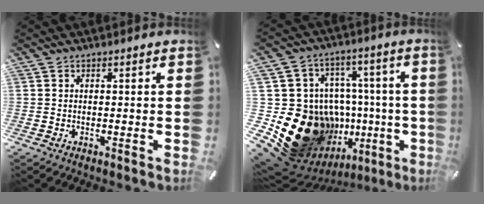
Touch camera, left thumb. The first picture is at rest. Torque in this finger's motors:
{"motor_torque": [1.09, 1.53, 1.31, 0.06, 0.52]}